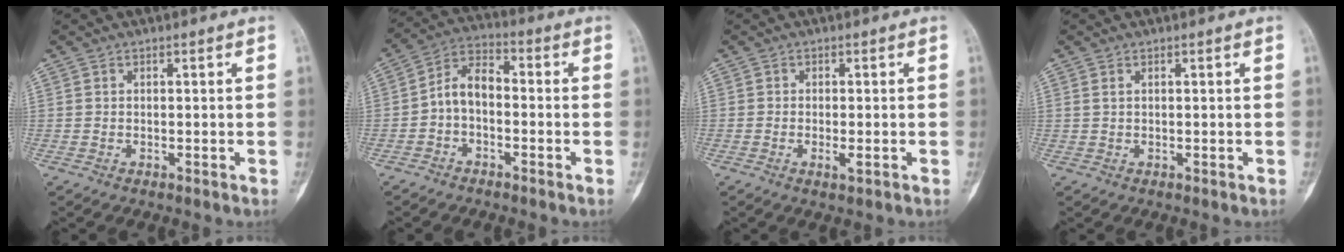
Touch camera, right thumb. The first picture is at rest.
{"total": 6.8, "force": [-1.4, 4.3, 5.1], "torque": [-0.081, 0.030, -0.042]}
{"total": 1.6, "force": [-0.6, 0.4, 1.5], "torque": [-0.024, -0.007, -0.012]}
{"total": 0.8, "force": [0.5, 0.2, 0.6], "torque": [-0.012, 0.006, 0.011]}